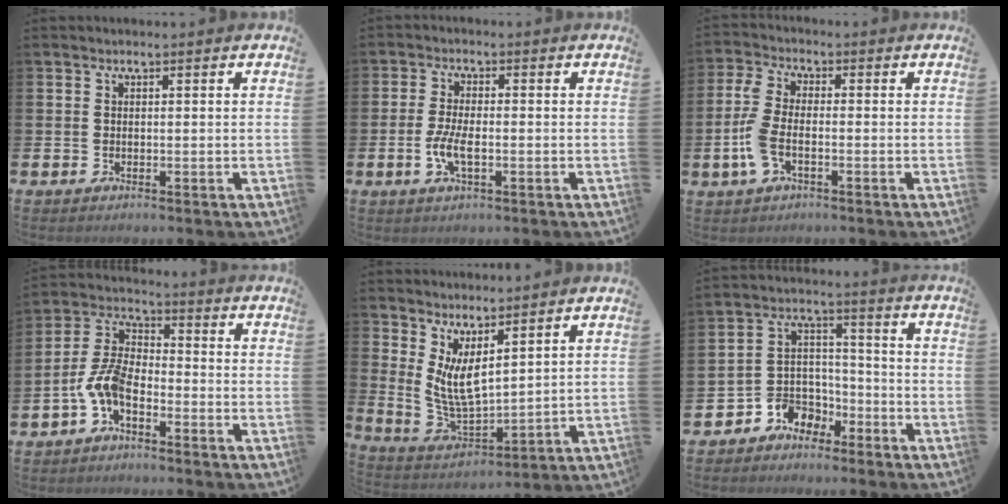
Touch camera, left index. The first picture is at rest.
{"total": 4.2, "force": [-1.0, 1.6, 3.8], "torque": [-0.071, 0.001, -0.018]}
{"total": 6.0, "force": [-1.2, 3.1, 5.0], "torque": [-0.109, 0.006, -0.024]}
{"total": 6.2, "force": [-3.2, 2.9, 4.4], "torque": [-0.111, -0.012, -0.071]}
{"total": 5.6, "force": [3.6, 1.9, 3.8], "torque": [-0.084, -0.028, 0.065]}
{"total": 4.2, "force": [-3.0, 3.0, -0.1], "torque": [-0.013, -0.006, -0.069]}